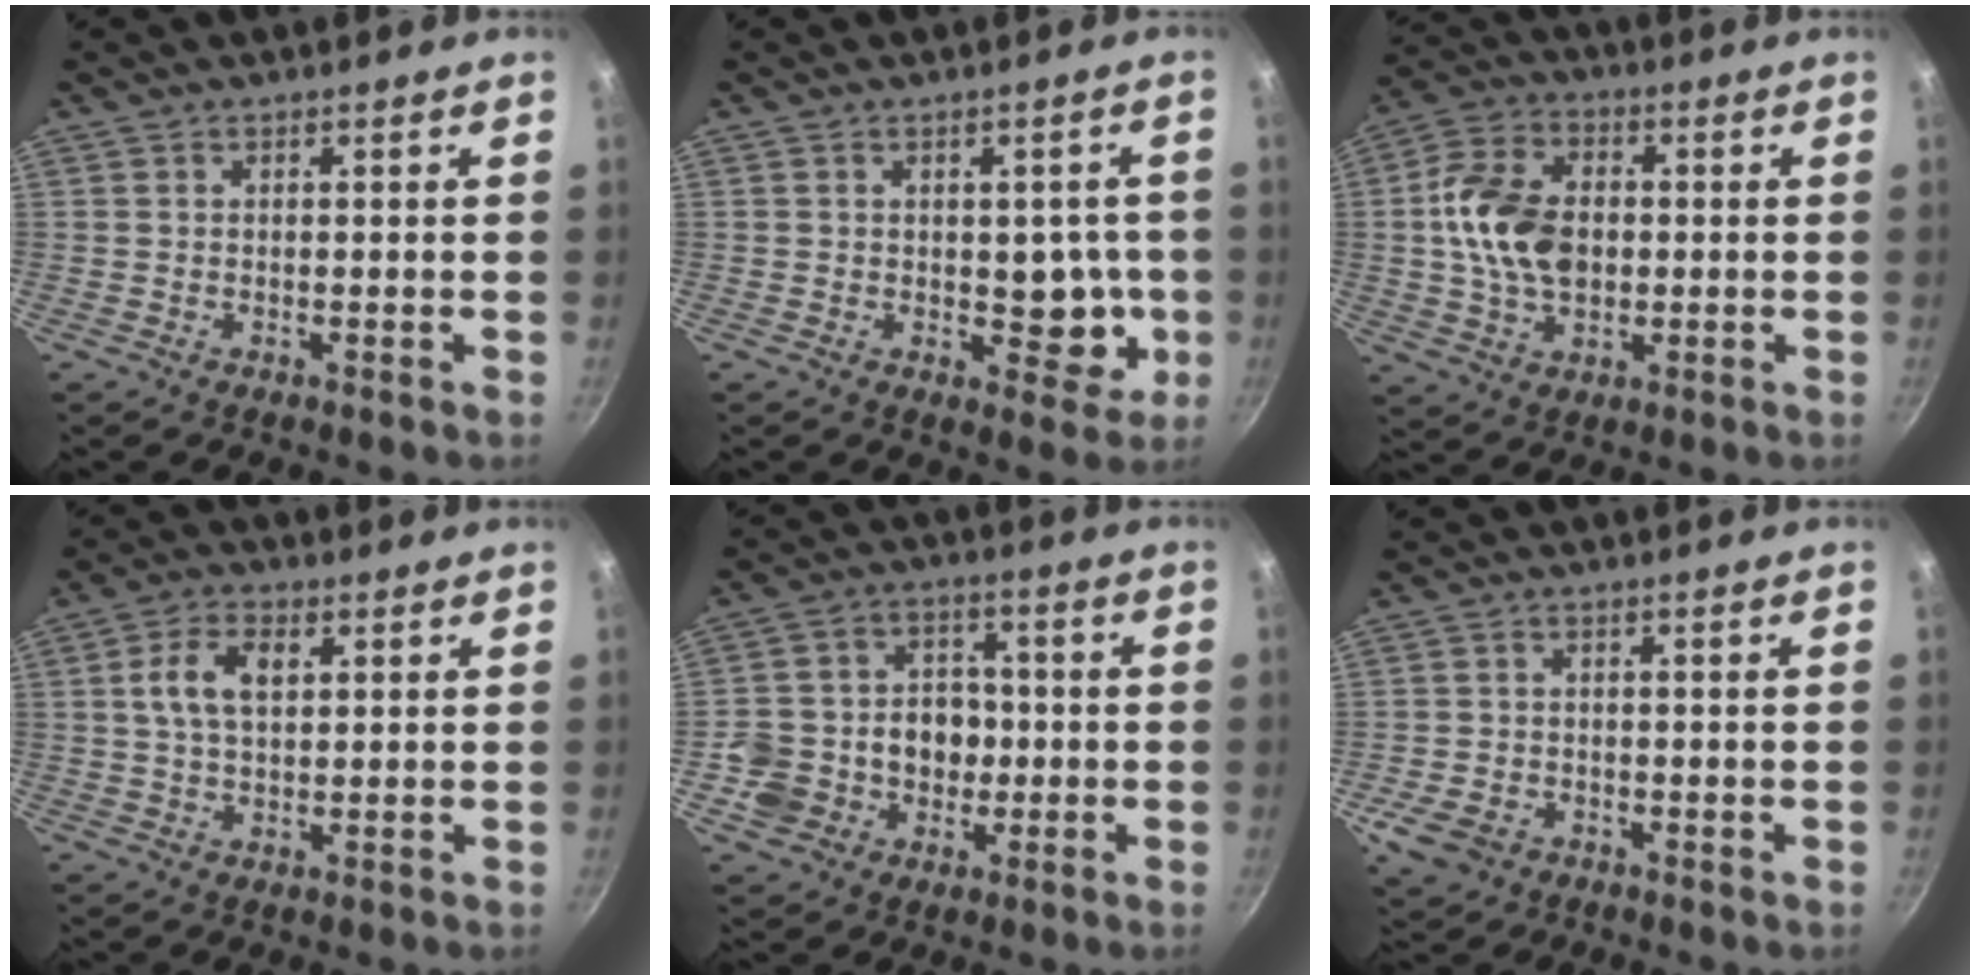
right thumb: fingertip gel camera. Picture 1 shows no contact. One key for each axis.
{"total": 7.6, "fx": -0.6, "fy": 5.0, "fz": 5.6, "tx": -0.021, "ty": 0.005, "tz": 0.000}
{"total": 13.7, "fx": 0.3, "fy": 9.4, "fz": 10.0, "tx": -0.164, "ty": 0.015, "tz": -0.005}
{"total": 7.1, "fx": 1.8, "fy": 4.2, "fz": 5.5, "tx": -0.093, "ty": 0.006, "tz": 0.028}
{"total": 11.8, "fx": -2.3, "fy": 10.4, "fz": 4.9, "tx": -0.057, "ty": 0.035, "tz": -0.039}
{"total": 5.7, "fx": -2.3, "fy": 4.3, "fz": 3.0, "tx": -0.059, "ty": 0.011, "tz": -0.040}